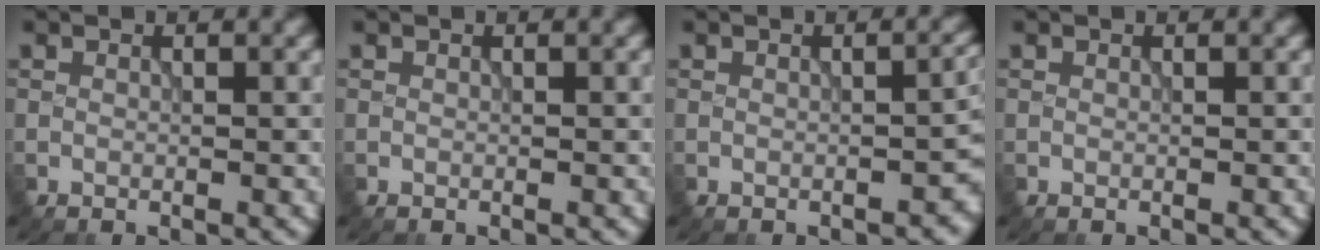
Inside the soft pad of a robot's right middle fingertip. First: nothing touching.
{"total": 0.0}
{"total": 2.5, "force": [-0.8, 1.1, 2.1], "torque": [-0.020, -0.002, -0.009]}
{"total": 0.0}